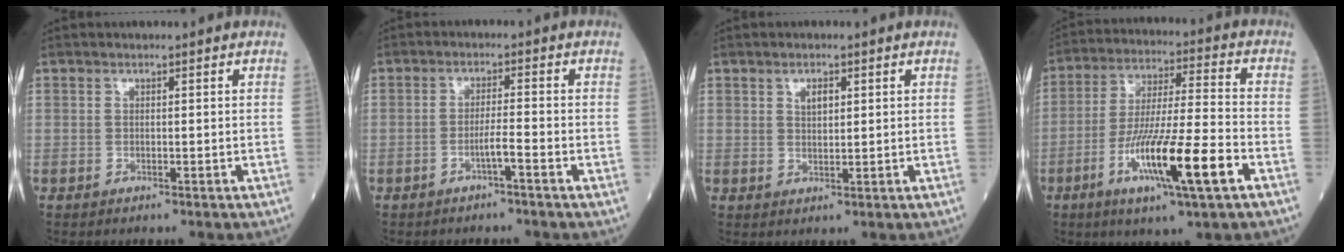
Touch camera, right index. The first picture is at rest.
{"total": 2.6, "force": [-1.5, -0.3, 2.1], "torque": [-0.033, 0.001, -0.029]}
{"total": 2.2, "force": [1.0, 1.0, 1.7], "torque": [-0.029, 0.000, 0.020]}
{"total": 14.9, "force": [-6.0, 0.7, 13.6], "torque": [-0.253, -0.017, -0.103]}